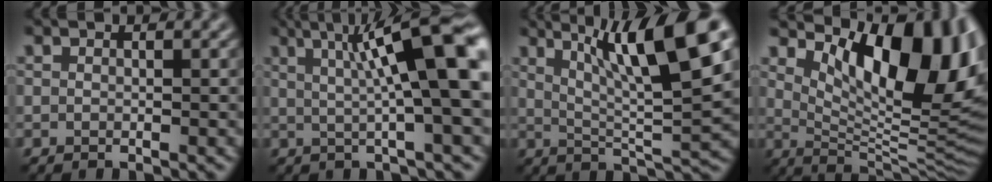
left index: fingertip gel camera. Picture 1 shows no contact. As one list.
[{"total": 10.2, "force": [2.4, 1.7, 9.8], "torque": [-0.123, 0.014, 0.033]}, {"total": 11.2, "force": [5.2, 2.4, 9.6], "torque": [-0.140, 0.005, 0.088]}, {"total": 13.2, "force": [5.1, 5.9, 10.7], "torque": [-0.134, -0.006, 0.089]}]